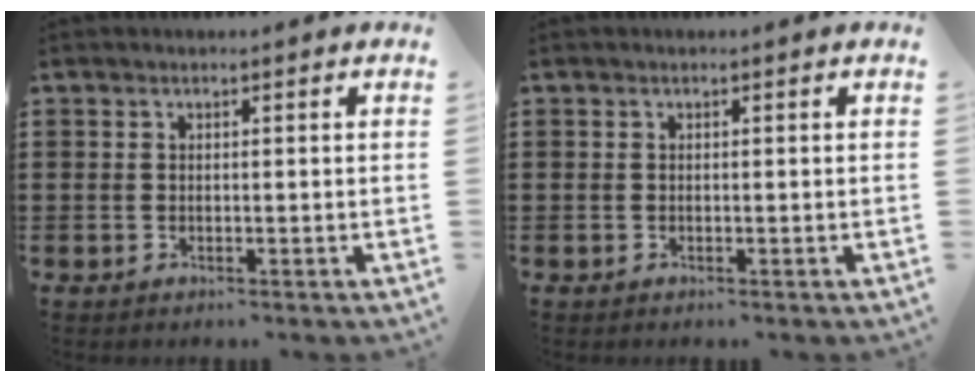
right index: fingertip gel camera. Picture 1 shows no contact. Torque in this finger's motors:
{"motor_torque": [2.14, 0.00, 0.06, 0.02]}